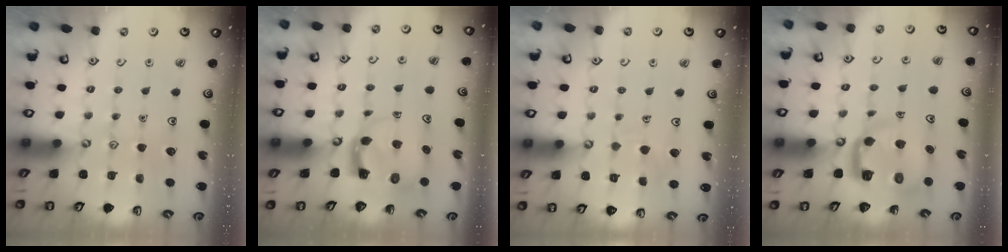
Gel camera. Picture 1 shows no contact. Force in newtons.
{"total": 3.9, "press": 3.9, "slide": 0.7}
{"total": 5.6, "press": 5.6, "slide": 0.3}
{"total": 7.8, "press": 7.7, "slide": 1.0}